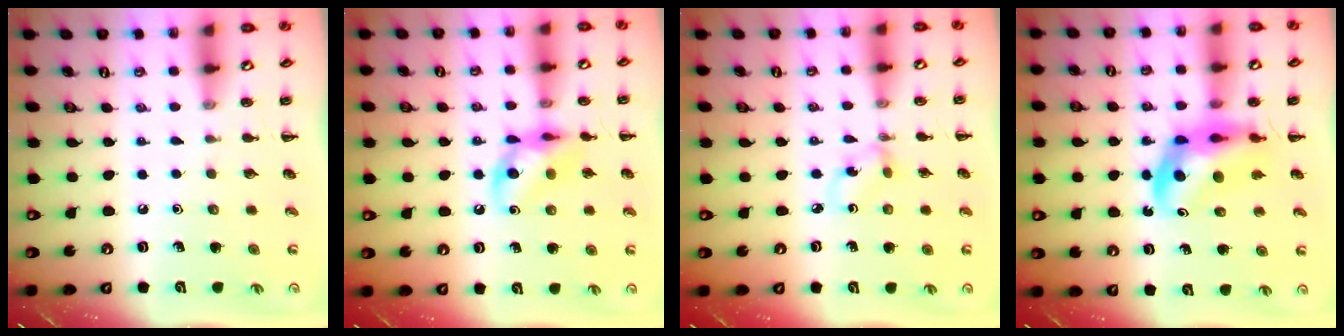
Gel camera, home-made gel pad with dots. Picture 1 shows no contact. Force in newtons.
{"total": 12.0, "press": 11.9, "slide": 1.8}
{"total": 1.8, "press": 1.7, "slide": 0.6}
{"total": 11.2, "press": 10.6, "slide": 3.4}